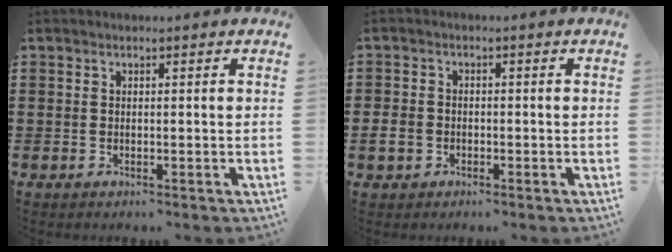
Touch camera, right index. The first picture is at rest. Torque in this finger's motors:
{"motor_torque": [0.86, 0.81, 0.31, 0.03]}